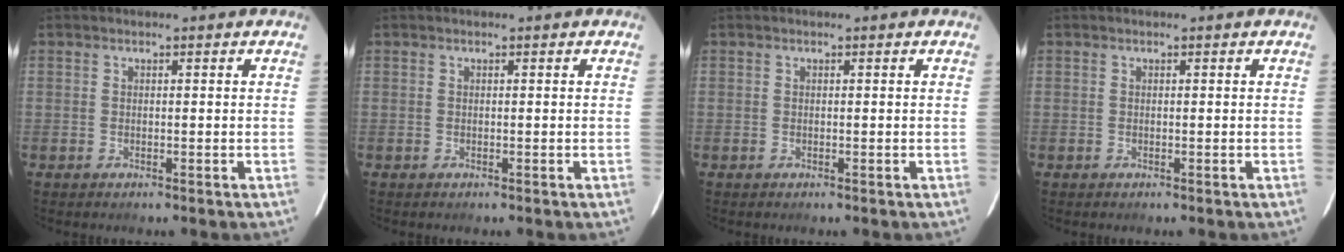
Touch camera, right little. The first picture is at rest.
{"total": 0.0}
{"total": 0.0}
{"total": 0.0}